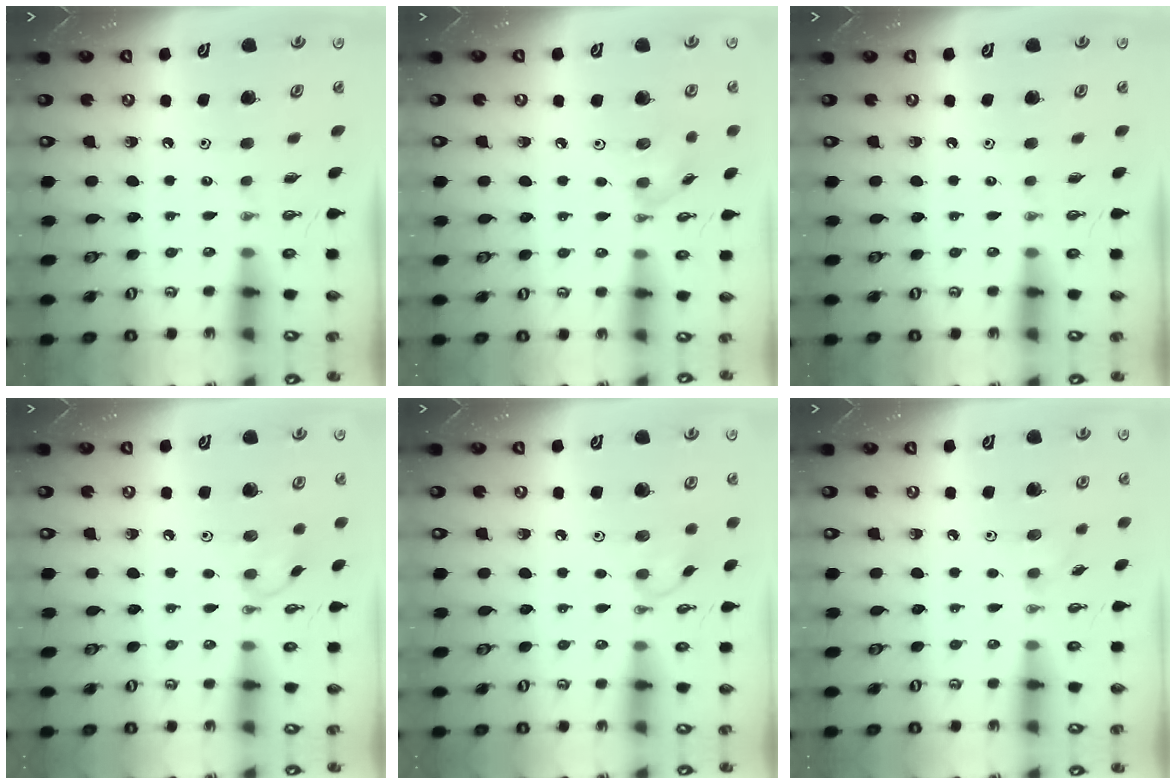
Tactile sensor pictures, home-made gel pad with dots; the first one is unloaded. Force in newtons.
{"total": 7.7, "press": 7.6, "slide": 0.5}
{"total": 0.0}
{"total": 7.4, "press": 7.2, "slide": 1.7}
{"total": 7.4, "press": 7.2, "slide": 1.7}
{"total": 5.2, "press": 5.0, "slide": 1.4}